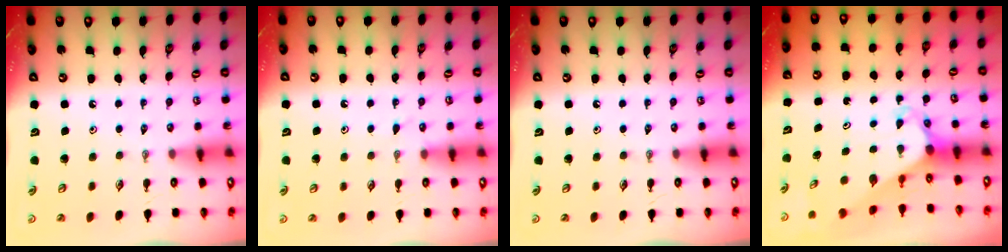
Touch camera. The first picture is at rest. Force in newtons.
{"total": 3.7, "press": 3.7, "slide": 0.4}
{"total": 0.0}
{"total": 4.0, "press": 4.0, "slide": 0.3}